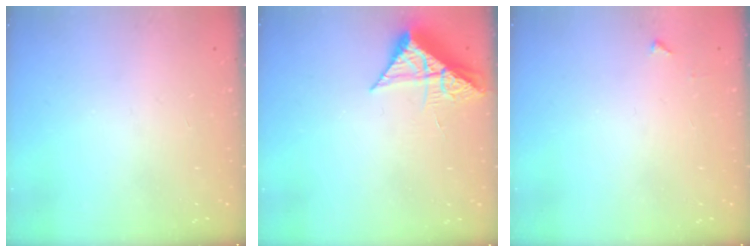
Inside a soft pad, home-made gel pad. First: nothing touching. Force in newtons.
{"total": 7.6, "press": 7.6, "slide": 0.4}
{"total": 3.2, "press": 3.2, "slide": 0.4}